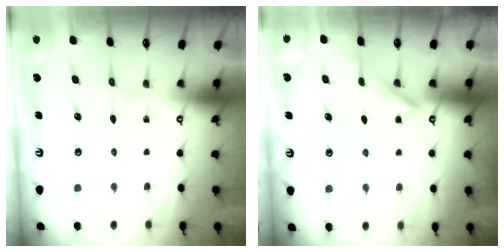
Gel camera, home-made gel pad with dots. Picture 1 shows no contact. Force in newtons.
{"total": 4.2, "press": 4.2, "slide": 0.6}